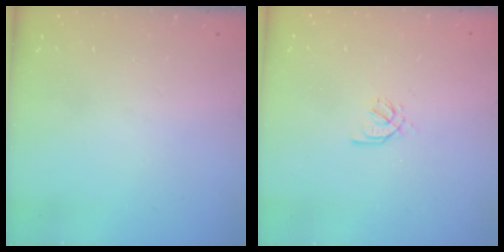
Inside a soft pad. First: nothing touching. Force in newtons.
{"total": 1.7, "press": 1.6, "slide": 0.5}